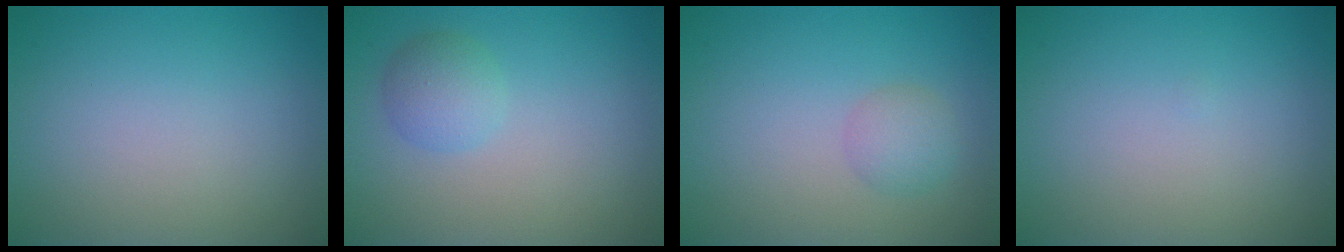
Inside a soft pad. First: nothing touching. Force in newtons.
{"total": 2.2, "press": 2.2, "slide": 0.1}
{"total": 1.6, "press": 1.6, "slide": 0.2}
{"total": 0.0}